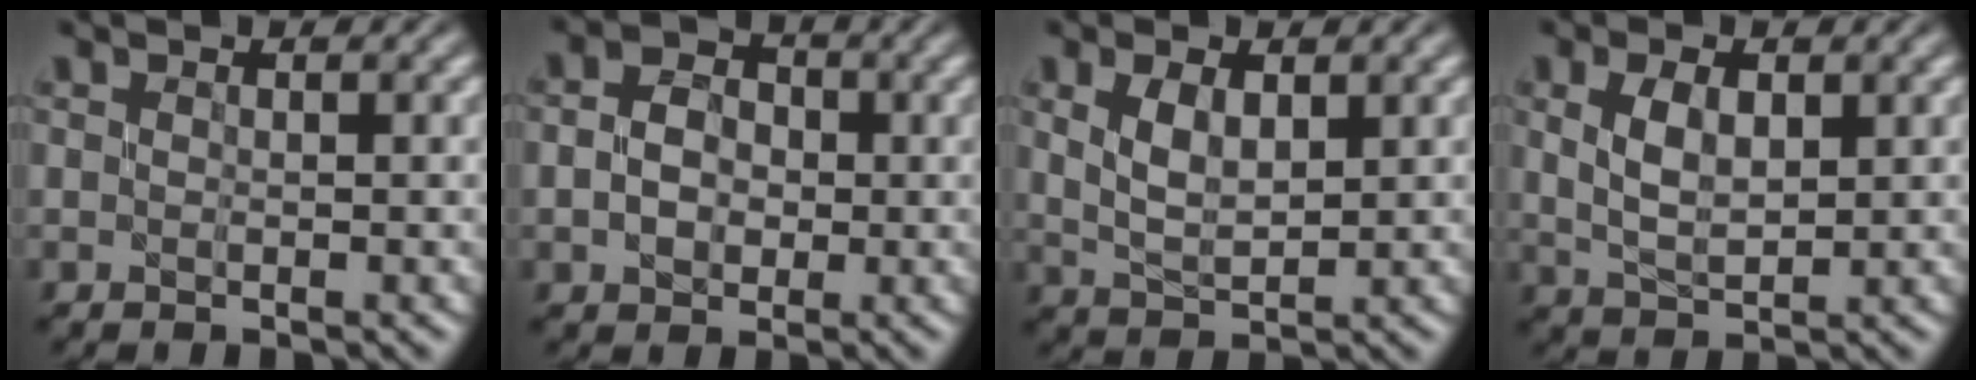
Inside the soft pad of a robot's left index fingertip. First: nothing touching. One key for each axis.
{"total": 3.5, "fx": -0.4, "fy": 2.8, "fz": 2.1, "tx": -0.040, "ty": 0.004, "tz": -0.012}
{"total": 3.3, "fx": 1.1, "fy": 1.7, "fz": 2.6, "tx": -0.062, "ty": 0.000, "tz": 0.028}
{"total": 3.5, "fx": 0.9, "fy": 1.9, "fz": 2.8, "tx": -0.066, "ty": 0.001, "tz": 0.024}